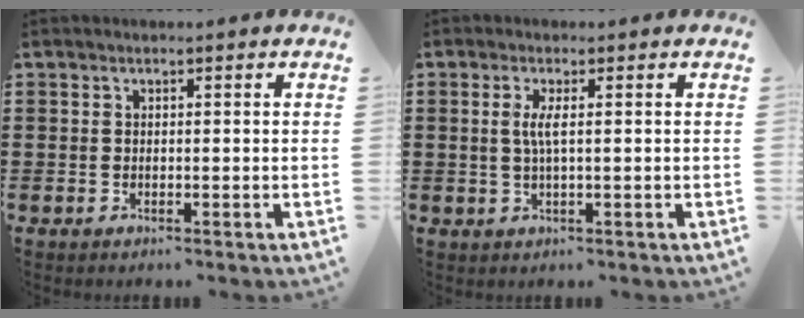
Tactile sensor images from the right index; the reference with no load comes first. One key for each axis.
{"total": 2.8, "fx": 0.2, "fy": 0.1, "fz": 2.8, "tx": -0.061, "ty": -0.007, "tz": -0.001}